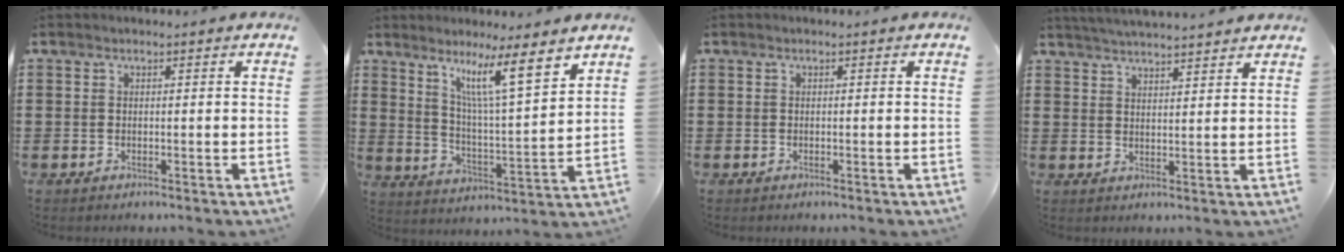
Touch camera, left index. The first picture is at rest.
{"total": 10.0, "force": [7.0, 0.5, 7.2], "torque": [-0.134, -0.041, 0.113]}
{"total": 0.0}
{"total": 3.4, "force": [3.4, -0.7, 0.3], "torque": [-0.017, -0.016, 0.060]}